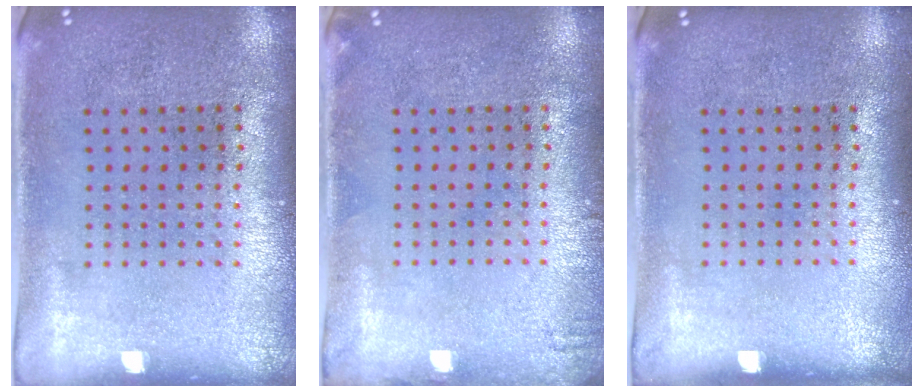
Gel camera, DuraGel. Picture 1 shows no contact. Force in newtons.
{"total": 0.8, "press": 0.8, "slide": 0.1}
{"total": 0.0}